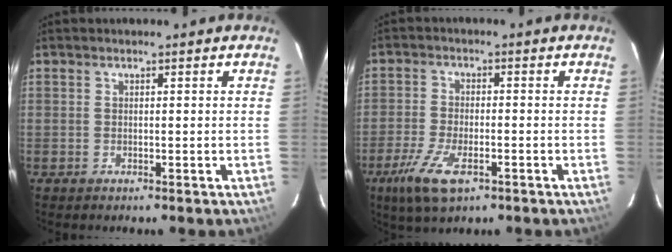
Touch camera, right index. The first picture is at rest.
{"total": 9.0, "force": [-5.1, 3.3, 6.6], "torque": [-0.159, -0.020, -0.094]}